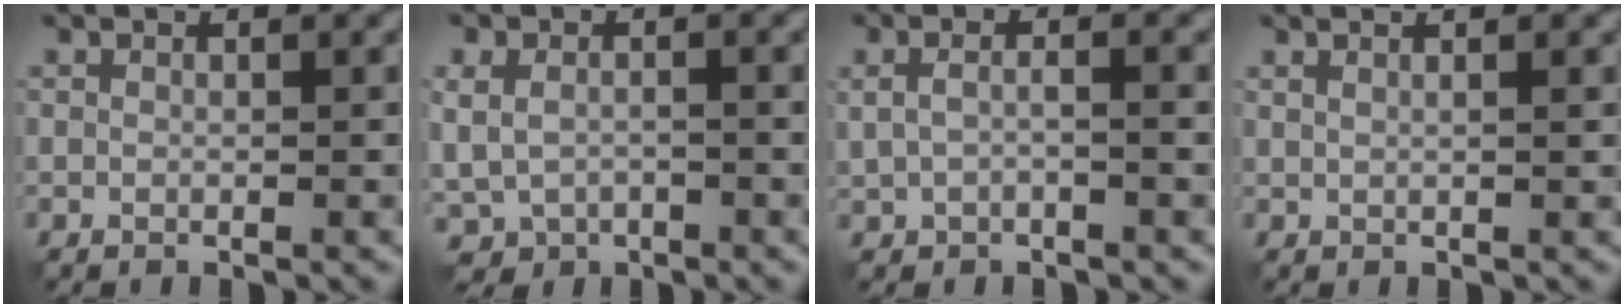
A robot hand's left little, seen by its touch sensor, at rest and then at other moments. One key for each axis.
{"total": 3.7, "fx": -0.8, "fy": 2.8, "fz": 2.3, "tx": -0.046, "ty": -0.009, "tz": -0.009}
{"total": 2.8, "fx": 0.2, "fy": 1.5, "fz": 2.4, "tx": -0.049, "ty": 0.003, "tz": 0.002}
{"total": 2.6, "fx": 1.5, "fy": 1.0, "fz": 1.8, "tx": -0.009, "ty": 0.009, "tz": 0.001}